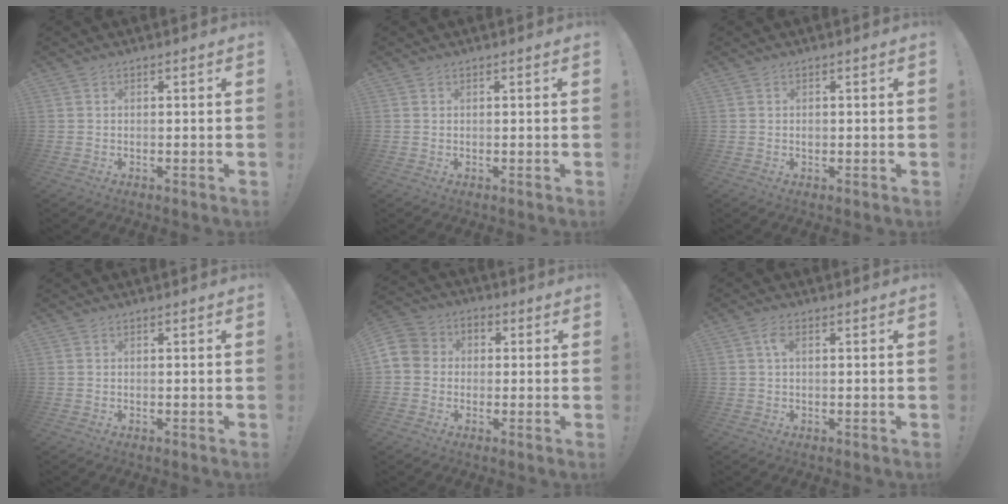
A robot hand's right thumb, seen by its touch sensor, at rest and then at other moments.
{"total": 0.0}
{"total": 0.8, "force": [-0.3, 0.6, 0.4], "torque": [0.001, 0.000, -0.007]}
{"total": 0.0}
{"total": 7.1, "force": [-1.7, 6.3, 2.7], "torque": [-0.059, 0.029, -0.028]}
{"total": 3.1, "force": [0.7, 1.4, 2.6], "torque": [-0.054, 0.006, 0.011]}